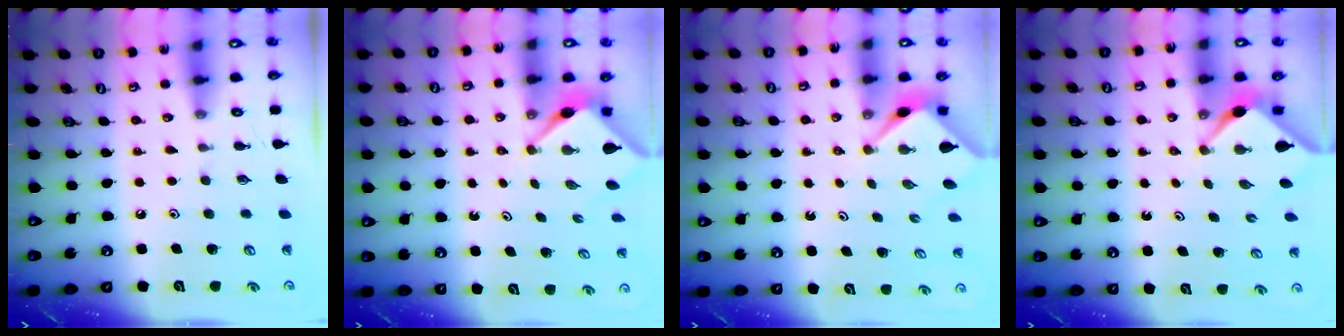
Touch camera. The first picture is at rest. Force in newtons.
{"total": 3.9, "press": 3.9, "slide": 0.2}
{"total": 2.6, "press": 2.6, "slide": 0.3}
{"total": 3.2, "press": 3.1, "slide": 0.3}